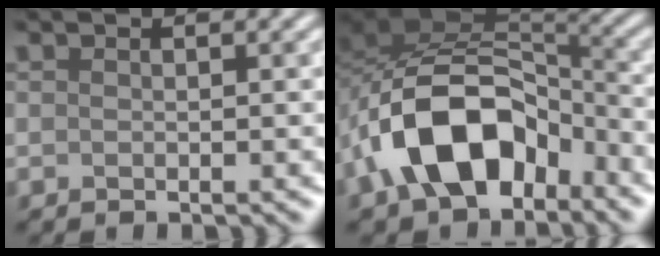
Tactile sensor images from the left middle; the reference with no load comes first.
{"total": 10.4, "force": [-4.6, 6.3, 6.9], "torque": [-0.115, 0.016, -0.090]}